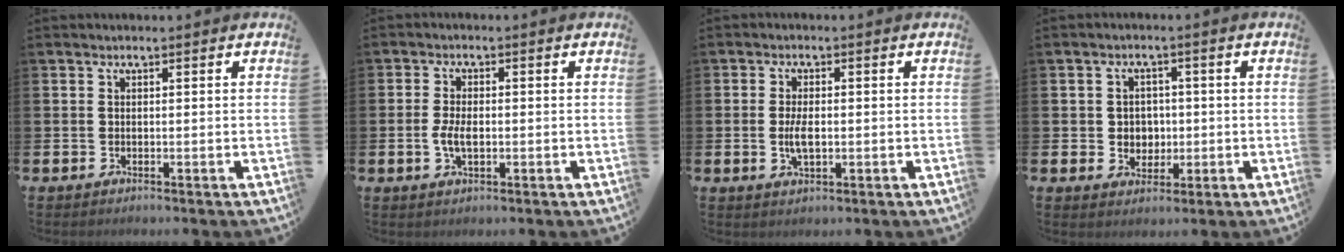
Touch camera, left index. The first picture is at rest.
{"total": 3.2, "force": [-0.4, 1.6, 2.7], "torque": [-0.047, 0.004, -0.009]}
{"total": 3.4, "force": [-0.2, 1.4, 3.0], "torque": [-0.045, -0.003, -0.008]}
{"total": 3.1, "force": [0.4, 3.0, 0.8], "torque": [-0.008, 0.000, -0.002]}